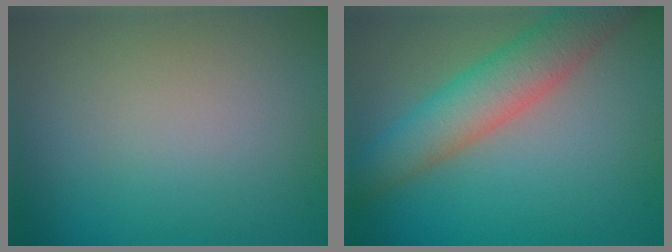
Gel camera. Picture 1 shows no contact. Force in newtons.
{"total": 5.8, "press": 5.8, "slide": 0.1}